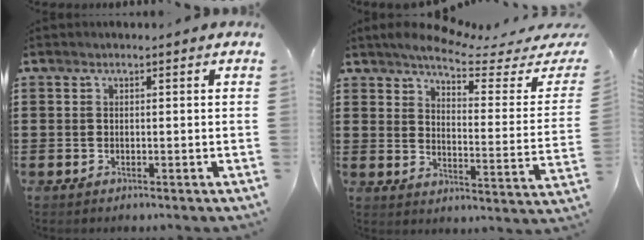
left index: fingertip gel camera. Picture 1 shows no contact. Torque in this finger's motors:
{"motor_torque": [1.08, -1.06, 0.19, 0.00]}